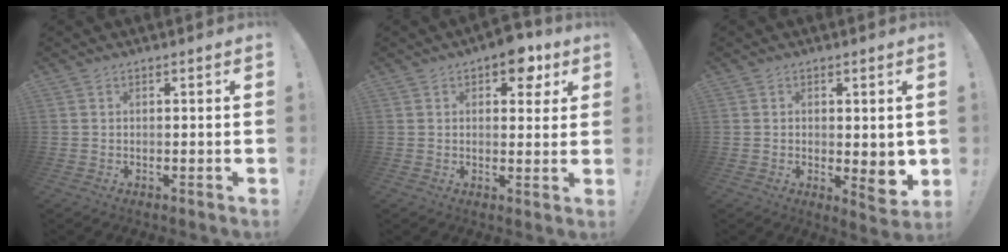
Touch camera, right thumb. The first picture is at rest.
{"total": 7.9, "force": [4.7, 4.4, 4.6], "torque": [-0.049, -0.022, 0.082]}
{"total": 5.0, "force": [-0.2, 2.9, 4.0], "torque": [-0.035, -0.007, 0.002]}